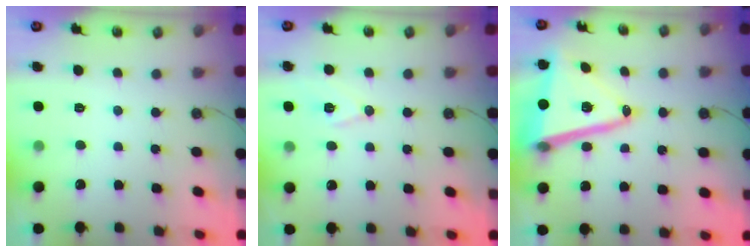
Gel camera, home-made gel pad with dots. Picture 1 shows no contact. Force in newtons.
{"total": 7.8, "press": 7.0, "slide": 3.5}
{"total": 18.0, "press": 17.8, "slide": 2.5}